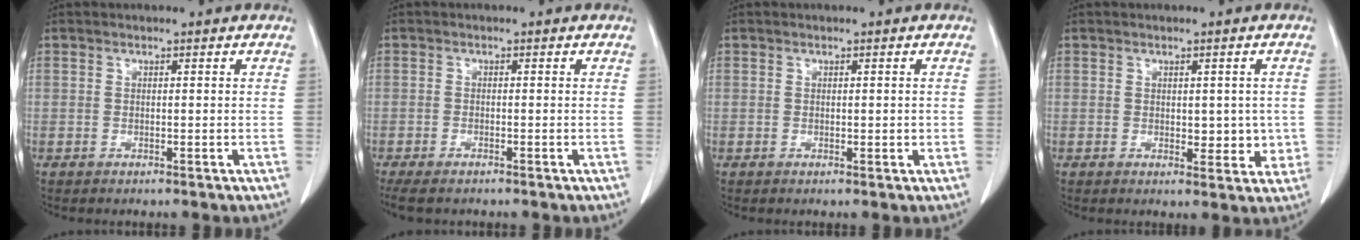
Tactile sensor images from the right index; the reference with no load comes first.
{"total": 4.2, "force": [-3.2, 1.4, 2.2], "torque": [-0.039, -0.012, -0.050]}
{"total": 1.2, "force": [0.0, 0.7, 0.9], "torque": [-0.011, 0.002, 0.004]}
{"total": 4.6, "force": [0.0, 2.6, 3.8], "torque": [-0.033, -0.001, 0.008]}